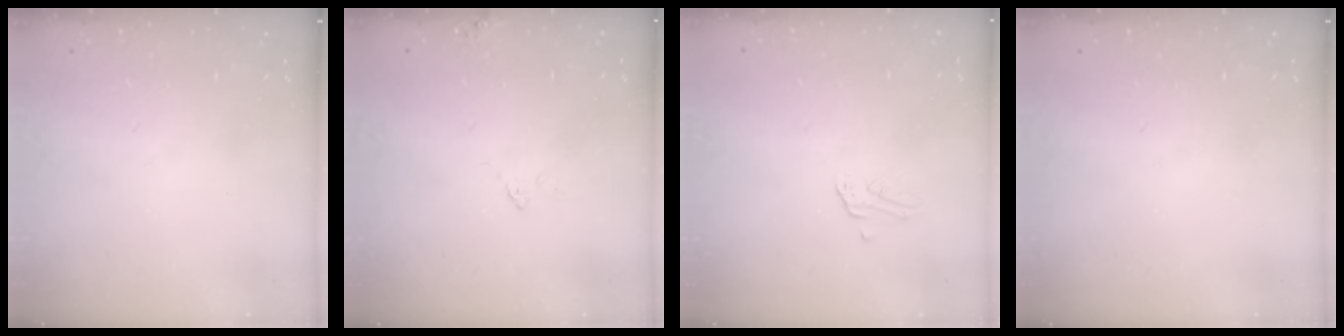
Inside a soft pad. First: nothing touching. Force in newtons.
{"total": 4.9, "press": 4.8, "slide": 0.3}
{"total": 1.2, "press": 1.2, "slide": 0.0}
{"total": 0.0}